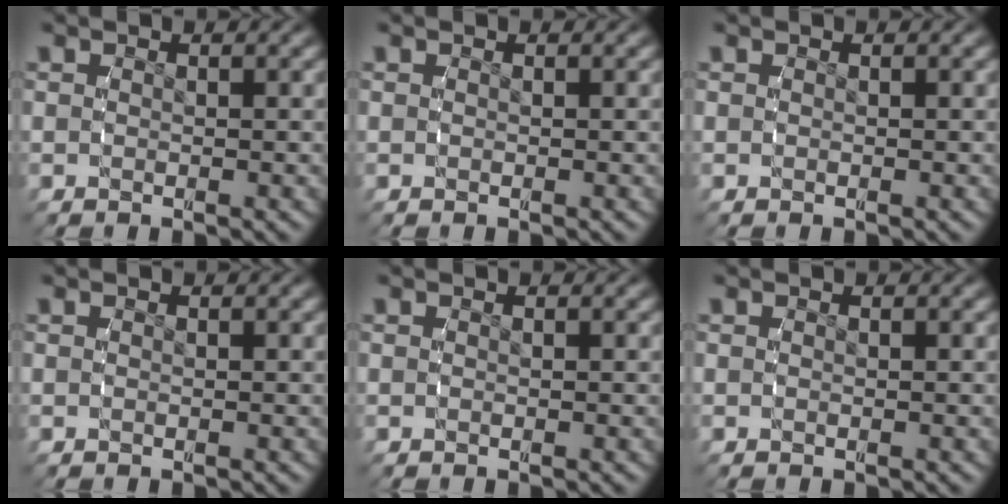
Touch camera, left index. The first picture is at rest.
{"total": 0.0}
{"total": 0.0}
{"total": 0.0}
{"total": 0.0}
{"total": 0.0}